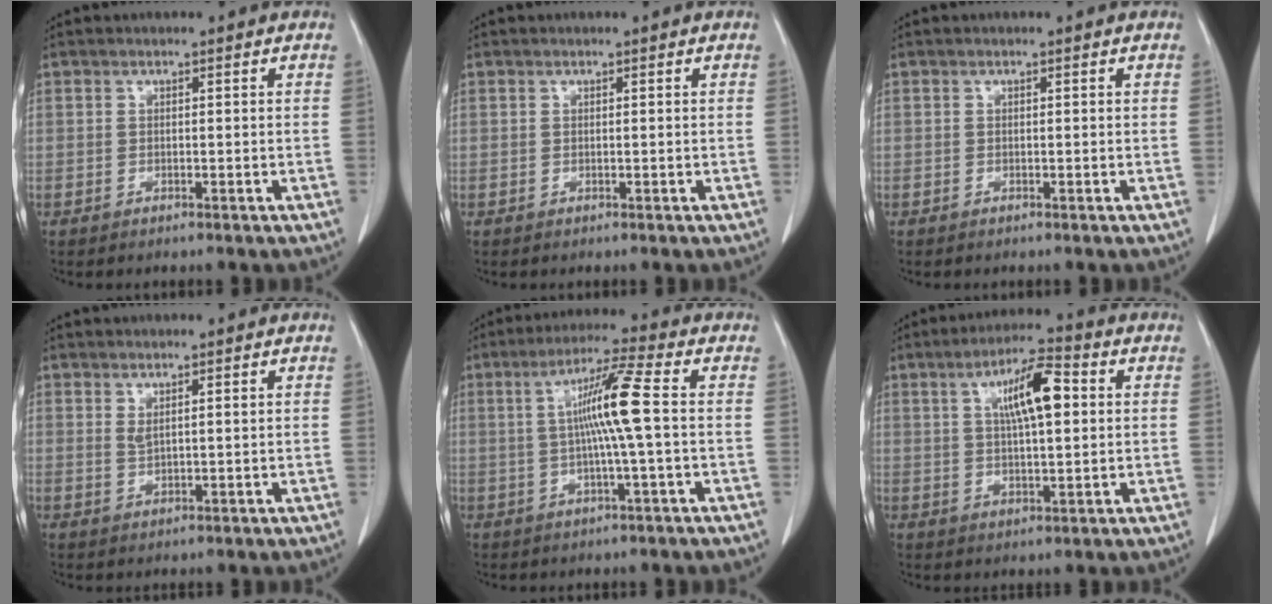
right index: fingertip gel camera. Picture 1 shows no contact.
{"total": 0.0}
{"total": 0.0}
{"total": 1.6, "force": [0.9, 0.3, 1.2], "torque": [-0.028, 0.000, 0.024]}
{"total": 8.8, "force": [0.5, -0.9, 8.8], "torque": [-0.161, 0.006, 0.007]}
{"total": 9.2, "force": [2.4, 2.2, 8.6], "torque": [-0.149, 0.018, 0.039]}